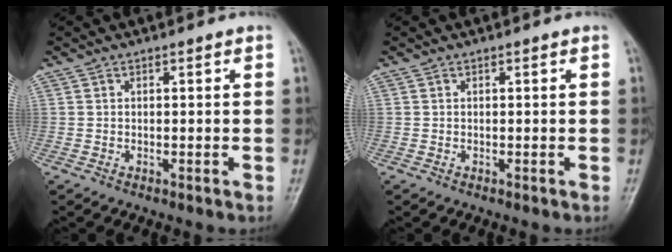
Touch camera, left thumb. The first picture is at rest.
{"total": 0.0}